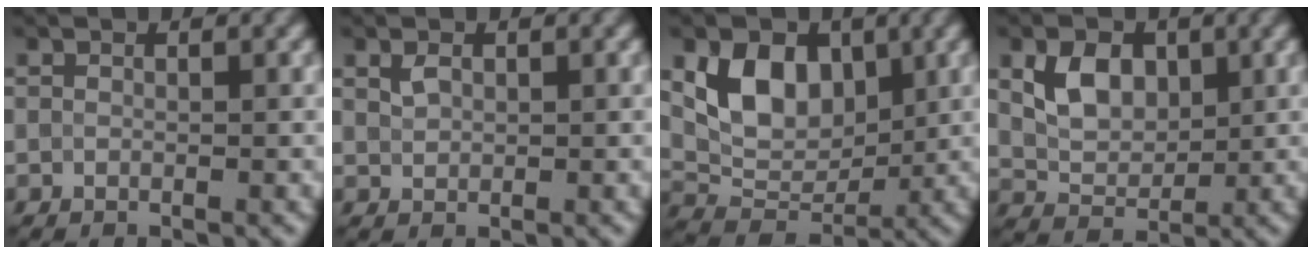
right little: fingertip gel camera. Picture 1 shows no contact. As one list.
[{"total": 1.1, "force": [0.6, 0.7, 0.6], "torque": [-0.014, 0.000, 0.015]}, {"total": 6.3, "force": [2.1, 4.3, 4.0], "torque": [-0.064, -0.007, 0.037]}, {"total": 4.3, "force": [1.4, 3.0, 2.7], "torque": [-0.053, -0.003, 0.026]}]